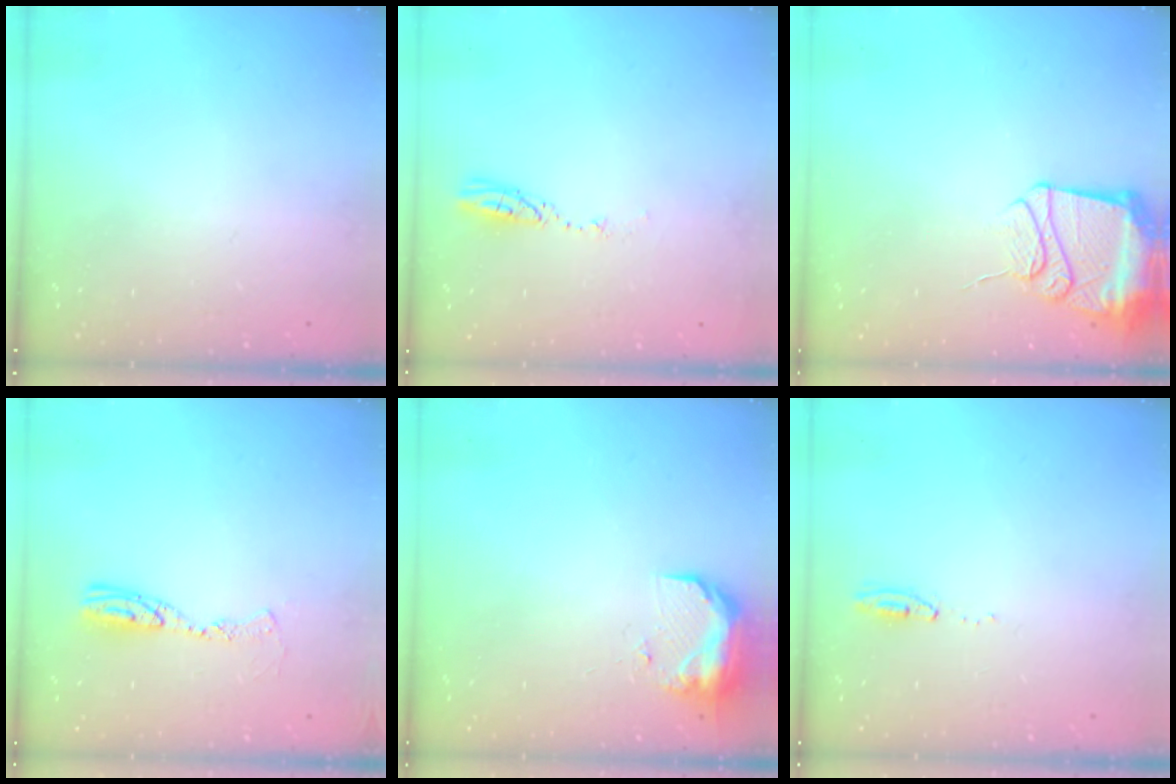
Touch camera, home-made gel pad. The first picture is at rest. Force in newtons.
{"total": 3.6, "press": 3.6, "slide": 0.3}
{"total": 12.8, "press": 12.8, "slide": 1.1}
{"total": 9.5, "press": 9.5, "slide": 0.9}
{"total": 9.9, "press": 9.4, "slide": 3.1}
{"total": 11.2, "press": 5.8, "slide": 9.6}